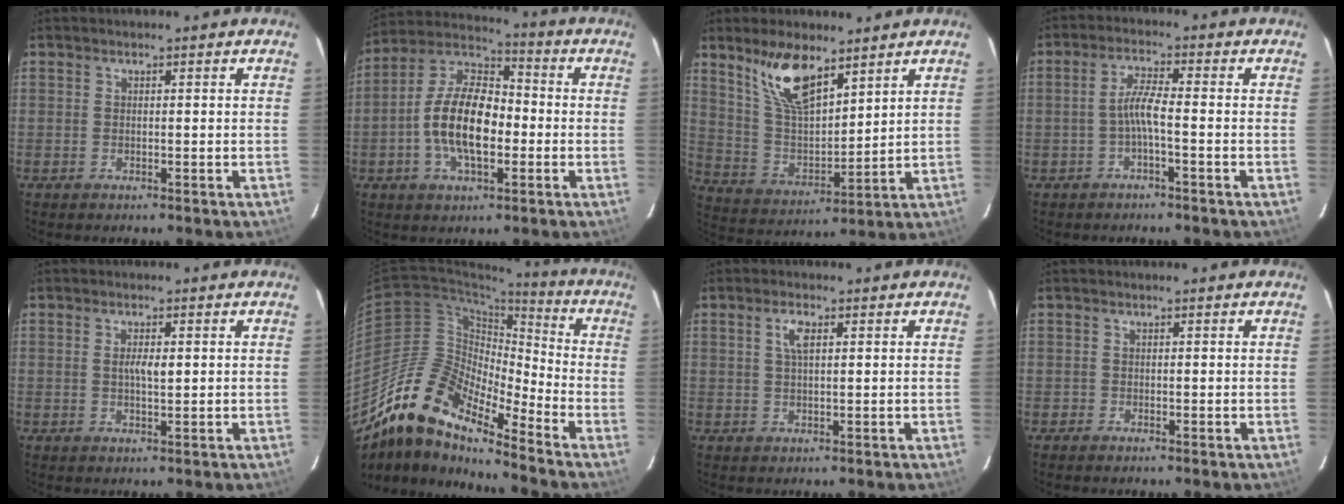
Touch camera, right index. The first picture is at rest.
{"total": 14.0, "force": [-3.0, 6.8, 11.9], "torque": [-0.233, 0.014, -0.060]}
{"total": 12.4, "force": [8.2, 4.7, 7.9], "torque": [-0.149, 0.006, 0.169]}
{"total": 3.7, "force": [-1.5, 0.1, 3.4], "torque": [-0.074, 0.009, -0.029]}
{"total": 2.5, "force": [0.3, 0.8, 2.4], "torque": [-0.041, 0.002, 0.004]}
{"total": 16.4, "force": [-13.3, 4.0, 8.7], "torque": [-0.139, -0.007, -0.268]}
{"total": 3.7, "force": [1.3, 2.2, 2.7], "torque": [-0.049, 0.010, 0.023]}
{"total": 0.7, "force": [-0.4, 0.5, -0.1], "torque": [0.000, 0.002, -0.009]}